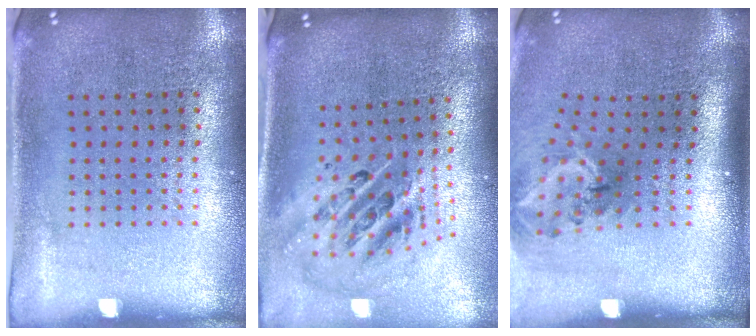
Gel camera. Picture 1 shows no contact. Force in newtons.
{"total": 2.6, "press": 1.8, "slide": 2.0}
{"total": 2.0, "press": 1.3, "slide": 1.5}